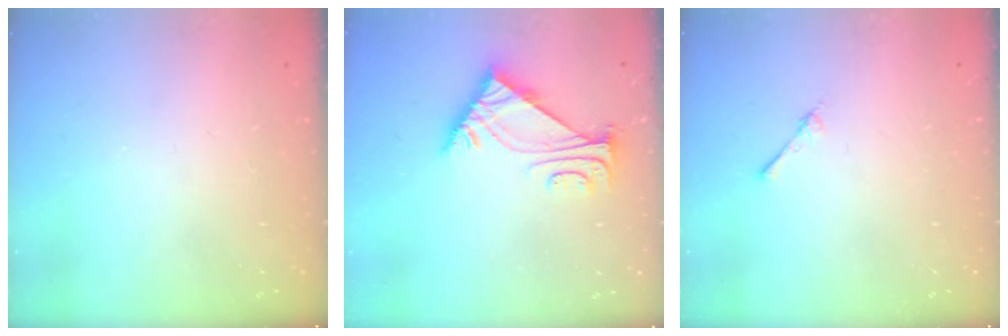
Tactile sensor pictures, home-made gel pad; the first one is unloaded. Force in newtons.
{"total": 6.1, "press": 6.0, "slide": 1.1}
{"total": 2.4, "press": 2.4, "slide": 0.3}